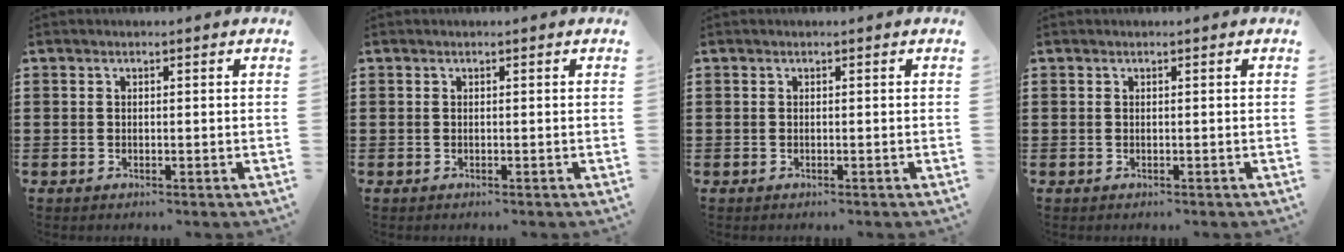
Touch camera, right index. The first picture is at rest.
{"total": 0.0}
{"total": 0.0}
{"total": 0.0}